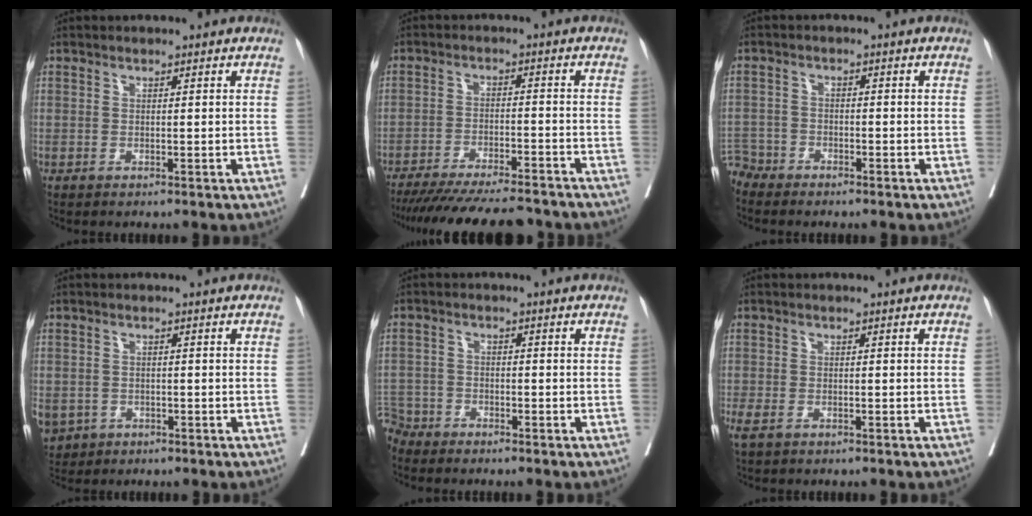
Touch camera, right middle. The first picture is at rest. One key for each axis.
{"total": 18.9, "fx": -17.1, "fy": 2.3, "fz": 7.7, "tx": -0.128, "ty": -0.030, "tz": -0.241}
{"total": 4.0, "fx": -3.5, "fy": 1.6, "fz": -0.8, "tx": 0.015, "ty": -0.001, "tz": -0.074}
{"total": 7.9, "fx": -3.7, "fy": 6.5, "fz": 2.7, "tx": -0.078, "ty": -0.001, "tz": -0.053}
{"total": 4.7, "fx": -4.2, "fy": 1.9, "fz": -0.8, "tx": 0.017, "ty": -0.004, "tz": -0.088}
{"total": 4.0, "fx": -2.6, "fy": 1.7, "fz": 2.6, "tx": -0.063, "ty": -0.008, "tz": -0.041}